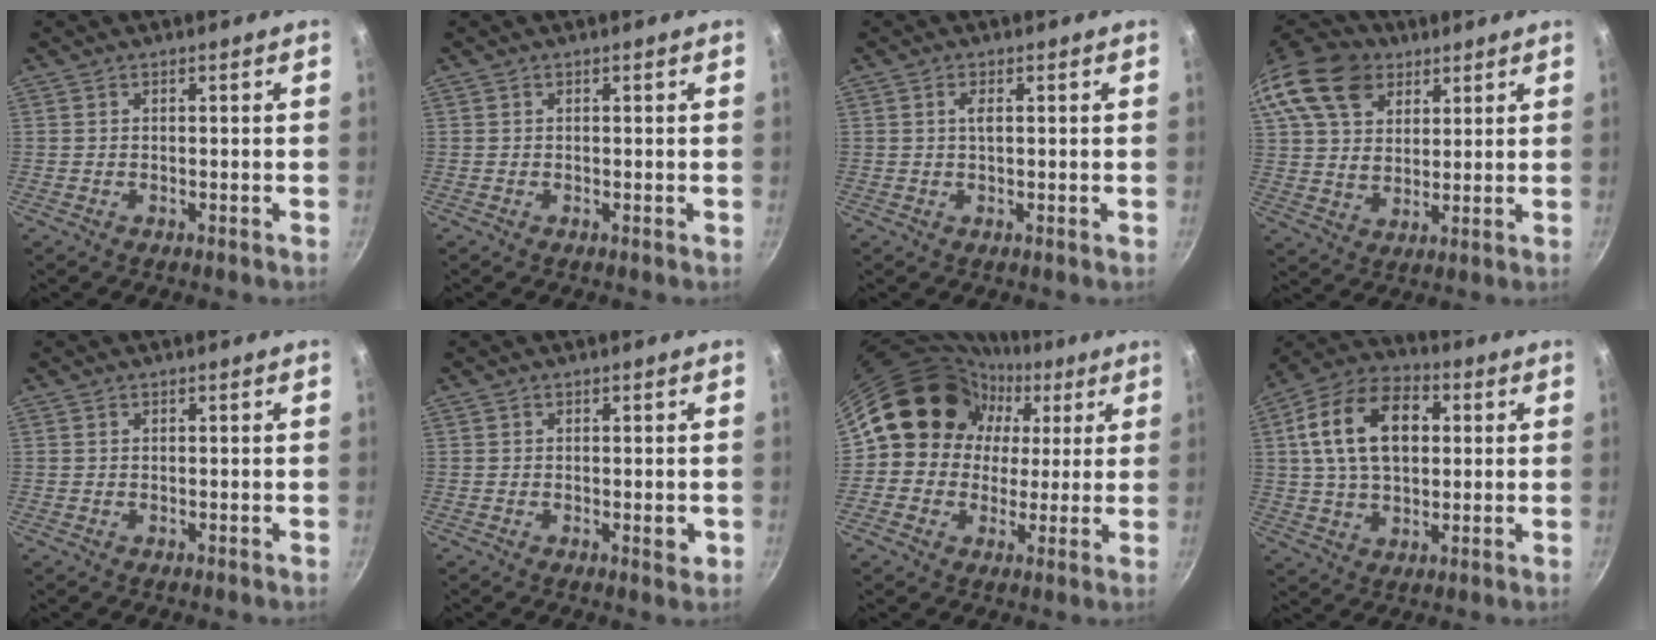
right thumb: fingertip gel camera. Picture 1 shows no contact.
{"total": 0.0}
{"total": 1.7, "force": [0.4, 0.6, 1.6], "torque": [-0.030, 0.001, 0.006]}
{"total": 20.0, "force": [11.0, 13.6, 9.7], "torque": [-0.197, 0.004, 0.199]}
{"total": 0.0}
{"total": 2.2, "force": [-0.3, 1.0, 1.9], "torque": [-0.022, -0.001, -0.004]}
{"total": 14.3, "force": [3.4, 12.9, 5.4], "torque": [-0.043, 0.022, 0.042]}
{"total": 17.0, "force": [3.4, 11.1, 12.4], "torque": [-0.192, 0.017, 0.046]}